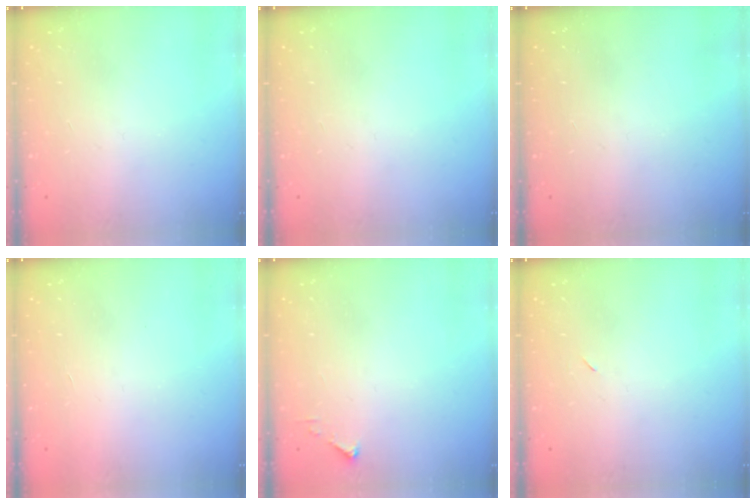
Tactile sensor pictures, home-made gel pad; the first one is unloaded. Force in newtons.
{"total": 0.0}
{"total": 0.0}
{"total": 1.6, "press": 1.6, "slide": 0.1}
{"total": 2.7, "press": 2.7, "slide": 0.3}
{"total": 2.3, "press": 2.0, "slide": 1.2}